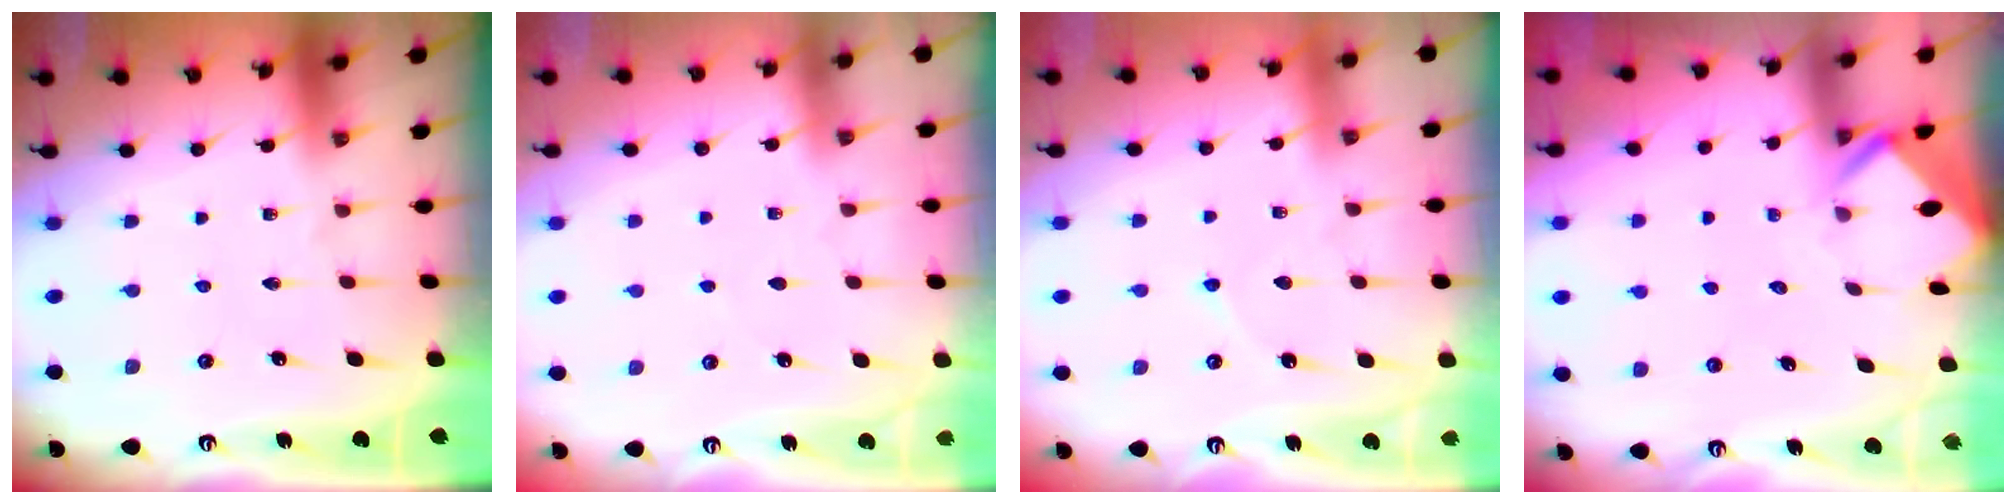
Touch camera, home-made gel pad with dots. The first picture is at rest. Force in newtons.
{"total": 2.1, "press": 2.0, "slide": 0.3}
{"total": 3.6, "press": 3.6, "slide": 0.2}
{"total": 2.6, "press": 2.6, "slide": 0.1}